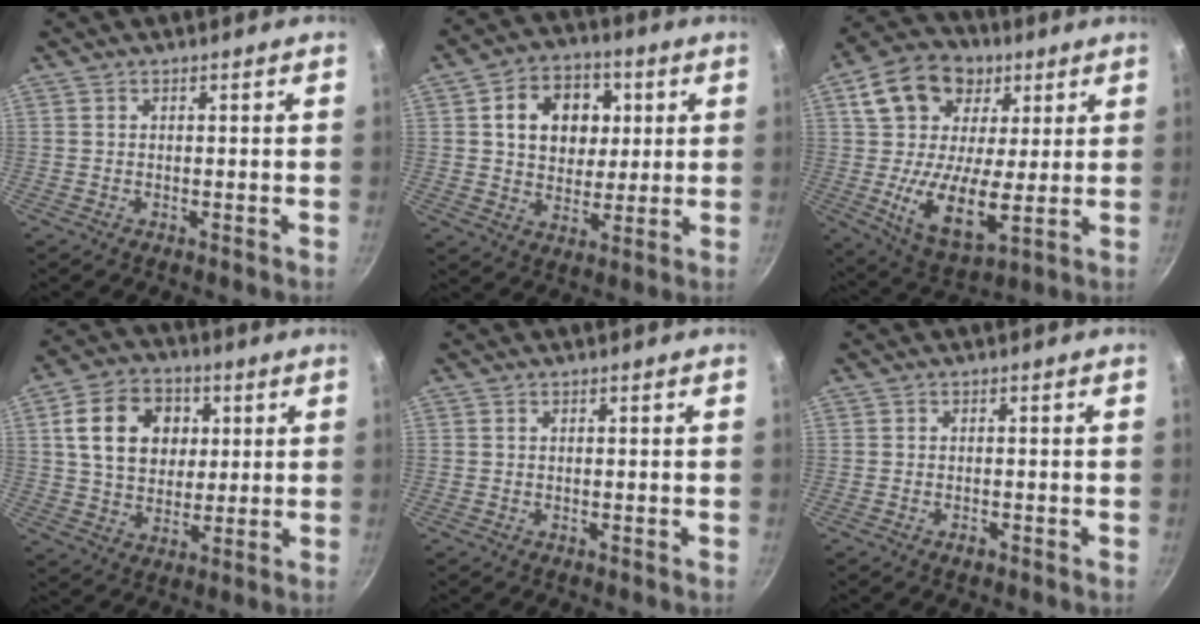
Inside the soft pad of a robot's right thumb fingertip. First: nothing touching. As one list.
[{"total": 13.3, "force": [3.1, 10.4, 7.6], "torque": [-0.085, 0.003, 0.046]}, {"total": 20.1, "force": [4.3, 13.8, 14.0], "torque": [-0.216, -0.004, 0.067]}, {"total": 14.5, "force": [3.5, 11.1, 8.6], "torque": [-0.124, 0.005, 0.056]}, {"total": 0.0}, {"total": 1.3, "force": [-0.8, 0.7, 0.8], "torque": [-0.014, 0.005, -0.015]}]